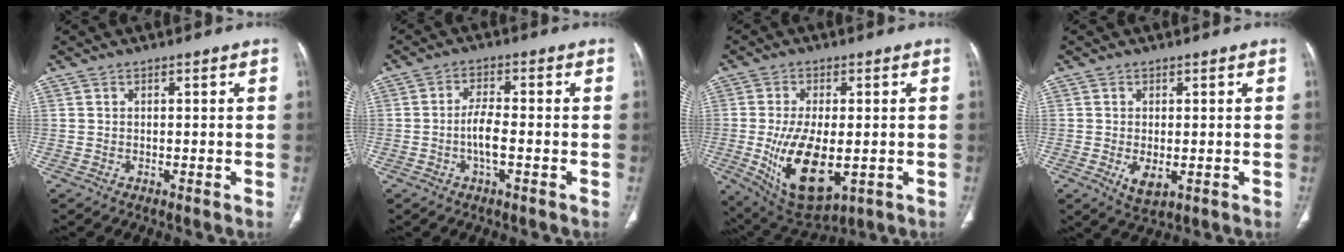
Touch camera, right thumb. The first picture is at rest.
{"total": 4.6, "force": [-1.3, 1.3, 4.3], "torque": [-0.091, 0.010, -0.027]}
{"total": 14.8, "force": [-2.7, 7.4, 12.6], "torque": [-0.221, -0.018, -0.023]}
{"total": 4.0, "force": [-0.9, 2.0, 3.4], "torque": [-0.060, -0.010, -0.006]}